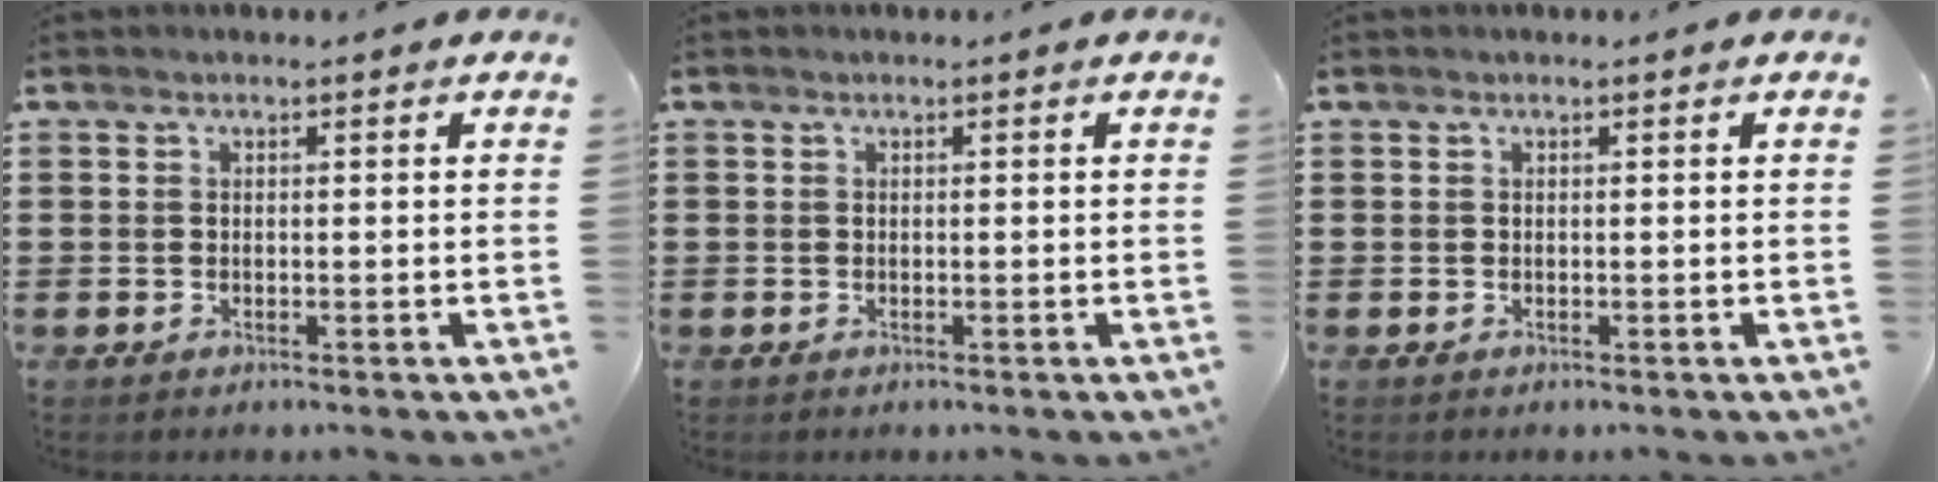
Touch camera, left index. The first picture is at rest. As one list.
[{"total": 0.0}, {"total": 0.0}]